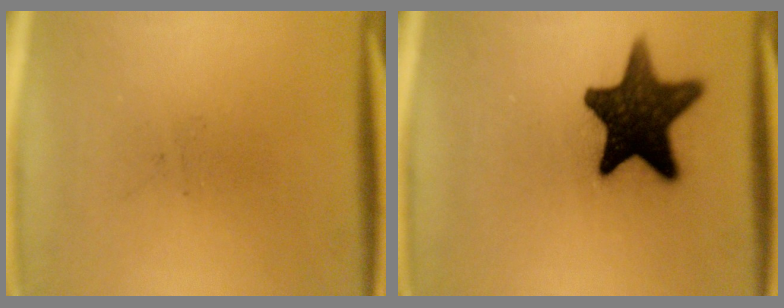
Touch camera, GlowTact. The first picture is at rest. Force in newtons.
{"total": 15.9}